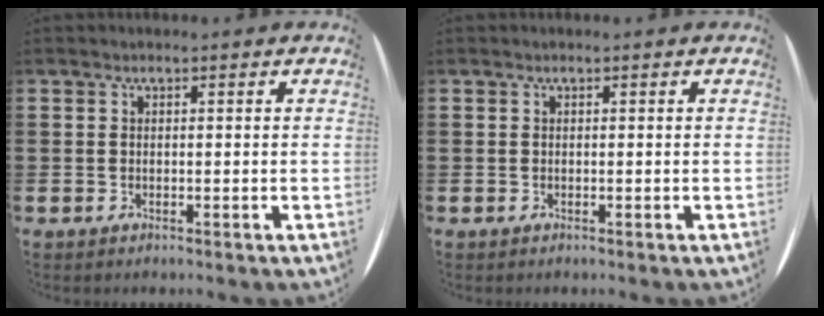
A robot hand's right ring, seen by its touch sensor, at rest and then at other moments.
{"total": 0.0}